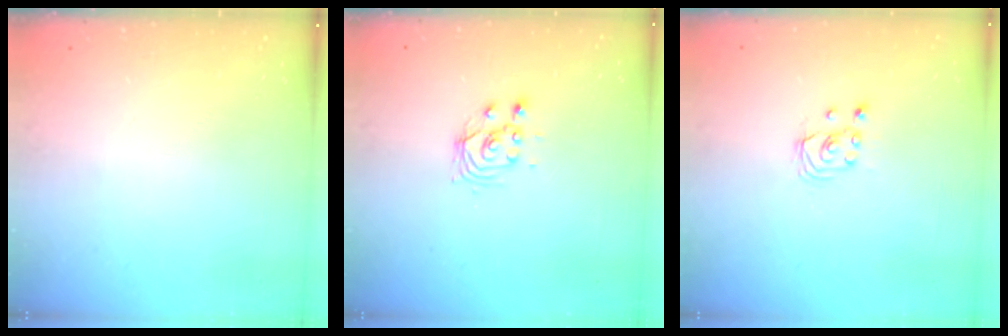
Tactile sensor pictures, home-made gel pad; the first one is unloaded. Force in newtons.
{"total": 3.6, "press": 3.6, "slide": 0.3}
{"total": 2.6, "press": 2.6, "slide": 0.3}